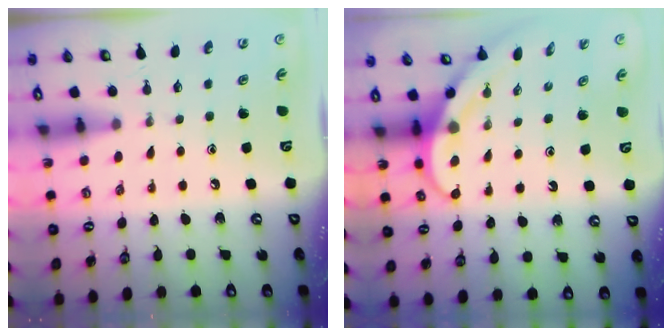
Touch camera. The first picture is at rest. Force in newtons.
{"total": 3.9, "press": 3.9, "slide": 0.4}